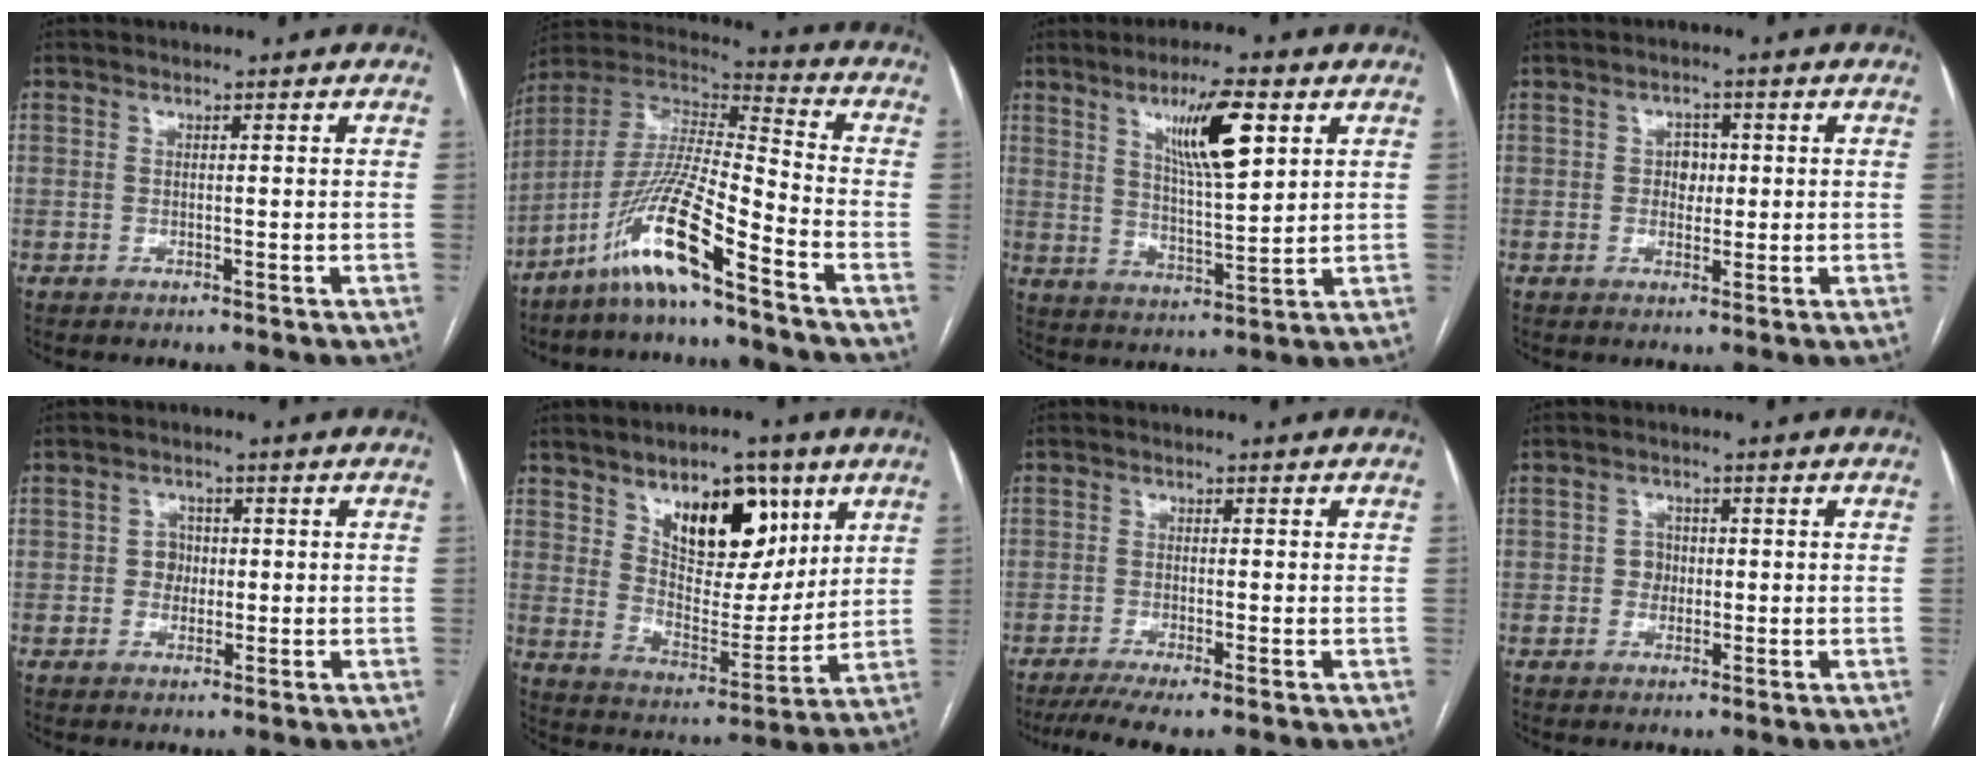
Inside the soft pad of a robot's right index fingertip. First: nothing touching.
{"total": 13.8, "force": [-8.9, 0.0, 10.5], "torque": [-0.218, -0.005, -0.173]}
{"total": 10.5, "force": [4.8, 1.6, 9.1], "torque": [-0.159, 0.001, 0.085]}
{"total": 2.8, "force": [0.3, 2.1, 1.8], "torque": [-0.021, 0.006, 0.004]}
{"total": 2.6, "force": [-0.1, 2.3, 1.1], "torque": [-0.011, 0.006, -0.002]}
{"total": 14.1, "force": [7.4, 6.6, 10.1], "torque": [-0.149, 0.005, 0.130]}
{"total": 5.1, "force": [-3.5, 0.3, 3.6], "torque": [-0.061, -0.010, -0.062]}
{"total": 2.3, "force": [-0.2, 2.1, 0.9], "torque": [-0.008, 0.007, -0.004]}